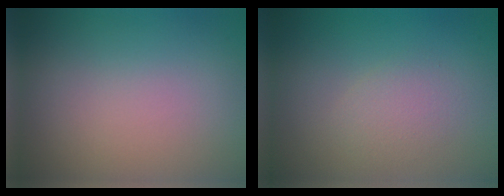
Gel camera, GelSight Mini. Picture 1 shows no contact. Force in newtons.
{"total": 1.6, "press": 1.6, "slide": 0.1}